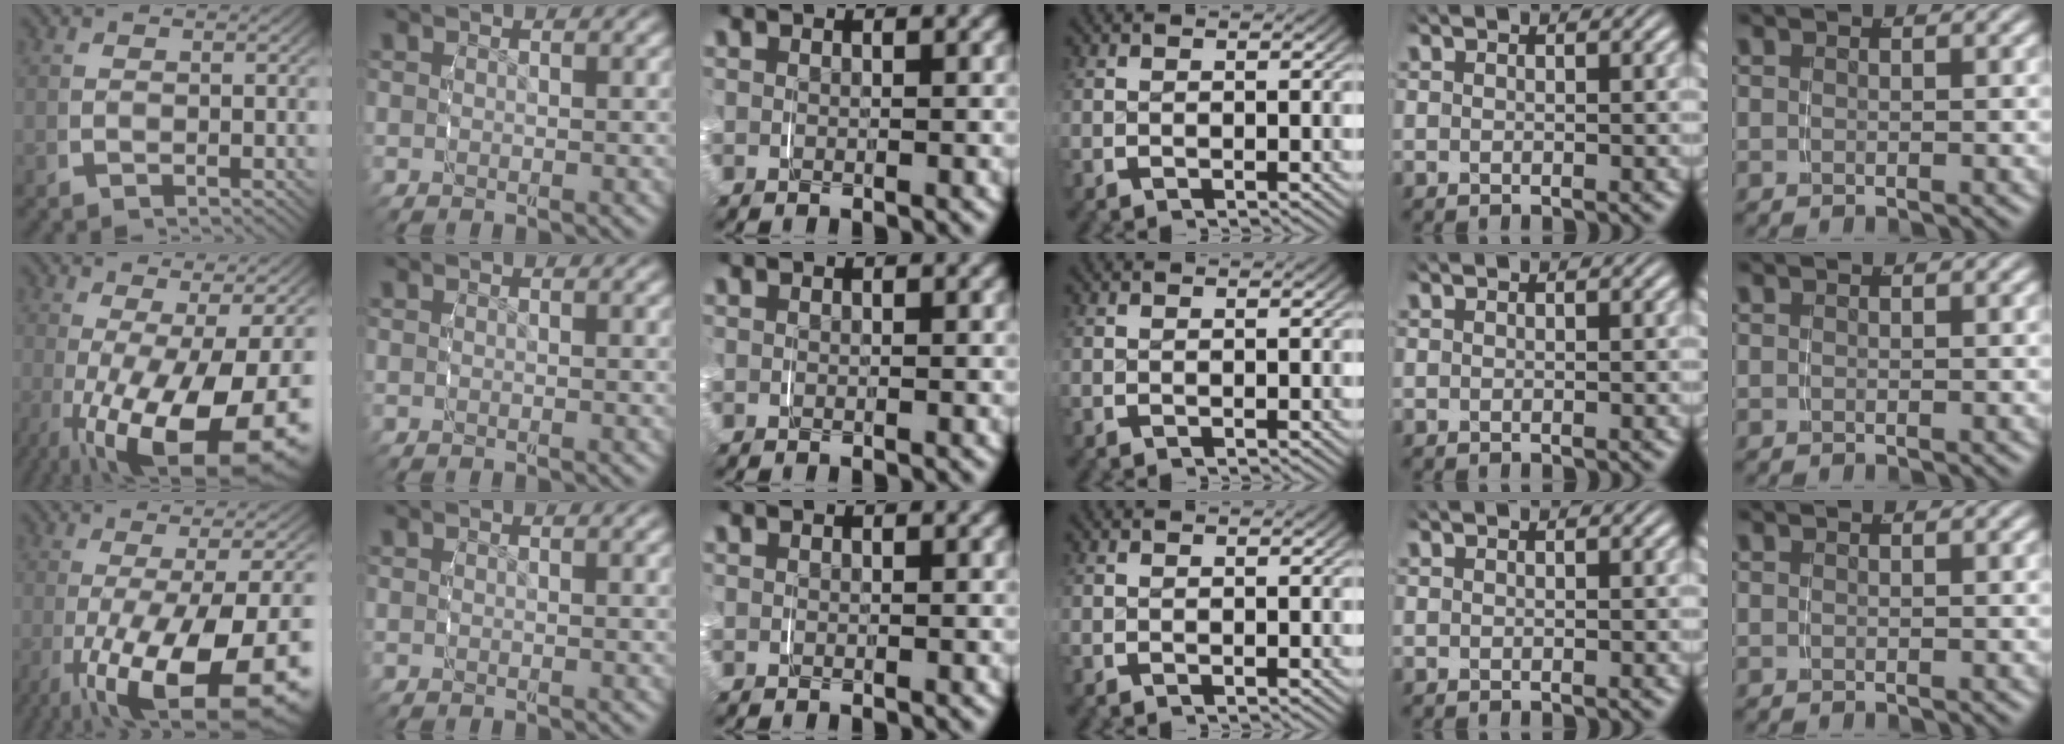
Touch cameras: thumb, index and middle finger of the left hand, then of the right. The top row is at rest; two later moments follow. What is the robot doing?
{"motion": "grasp_and_lifting", "object": "glasses case"}